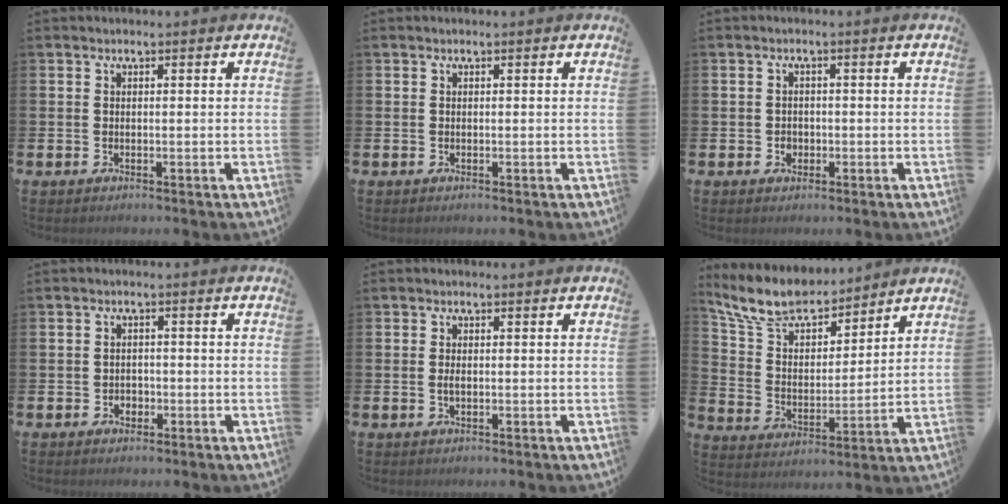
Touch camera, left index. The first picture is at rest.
{"total": 0.0}
{"total": 1.4, "force": [-0.4, 1.3, 0.4], "torque": [0.007, 0.000, -0.013]}
{"total": 1.7, "force": [-0.8, 1.4, 0.4], "torque": [-0.002, -0.001, -0.021]}
{"total": 1.1, "force": [-0.1, 0.5, 0.9], "torque": [-0.011, 0.000, -0.005]}
{"total": 9.2, "force": [8.3, 2.8, 2.7], "torque": [-0.091, -0.047, 0.151]}